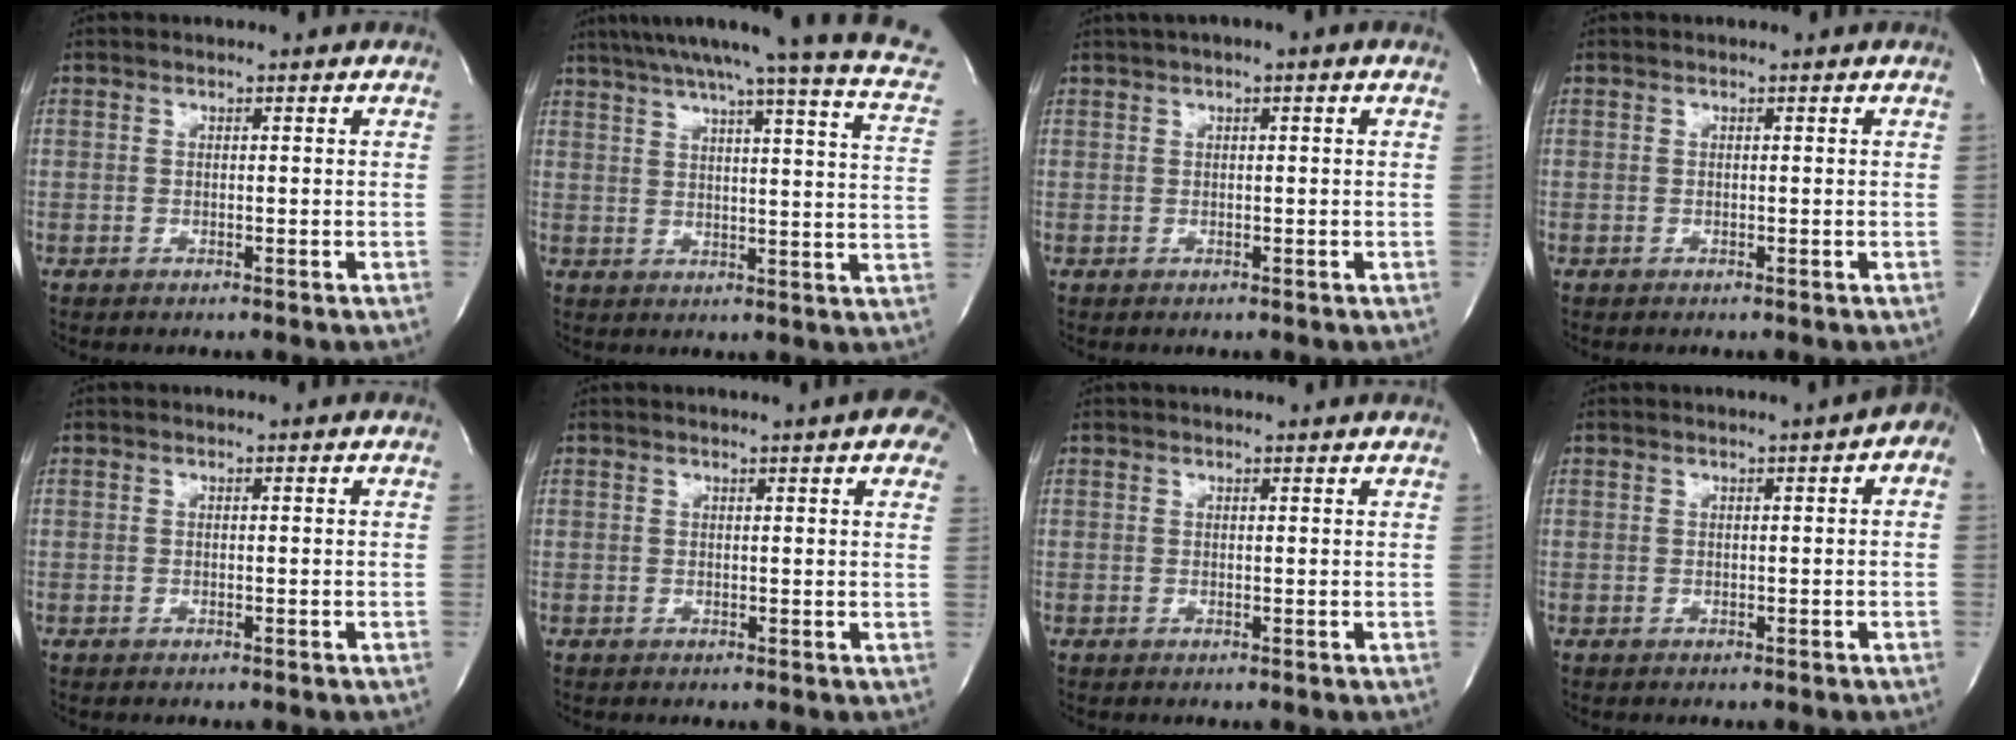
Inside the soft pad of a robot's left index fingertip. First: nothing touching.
{"total": 21.6, "force": [17.2, 0.2, 13.1], "torque": [-0.194, -0.021, 0.206]}
{"total": 2.7, "force": [1.0, 0.3, 2.5], "torque": [-0.044, 0.013, 0.011]}
{"total": 0.0}
{"total": 0.0}
{"total": 6.7, "force": [4.6, 1.4, 4.7], "torque": [-0.053, 0.002, 0.038]}
{"total": 4.2, "force": [4.0, 0.3, 1.3], "torque": [-0.016, 0.020, 0.041]}
{"total": 3.1, "force": [1.1, 0.8, 2.8], "torque": [-0.026, 0.011, 0.006]}